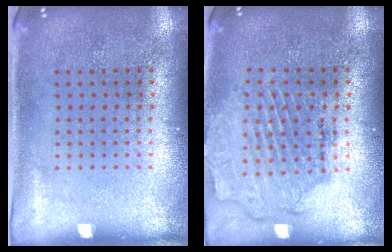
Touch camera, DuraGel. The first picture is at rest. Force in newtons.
{"total": 1.6, "press": 1.6, "slide": 0.4}